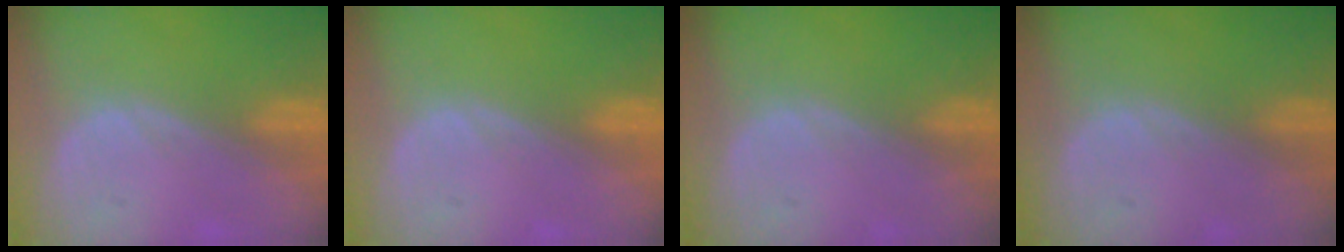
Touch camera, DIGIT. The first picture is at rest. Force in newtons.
{"total": 0.0}
{"total": 0.0}
{"total": 0.0}